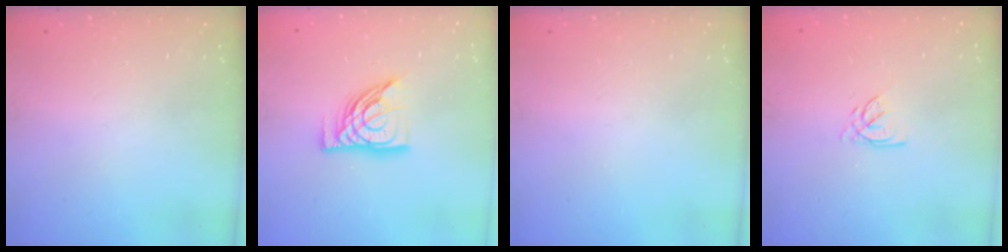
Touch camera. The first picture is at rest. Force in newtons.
{"total": 11.3, "press": 11.3, "slide": 1.3}
{"total": 0.0}
{"total": 2.5, "press": 2.5, "slide": 0.3}